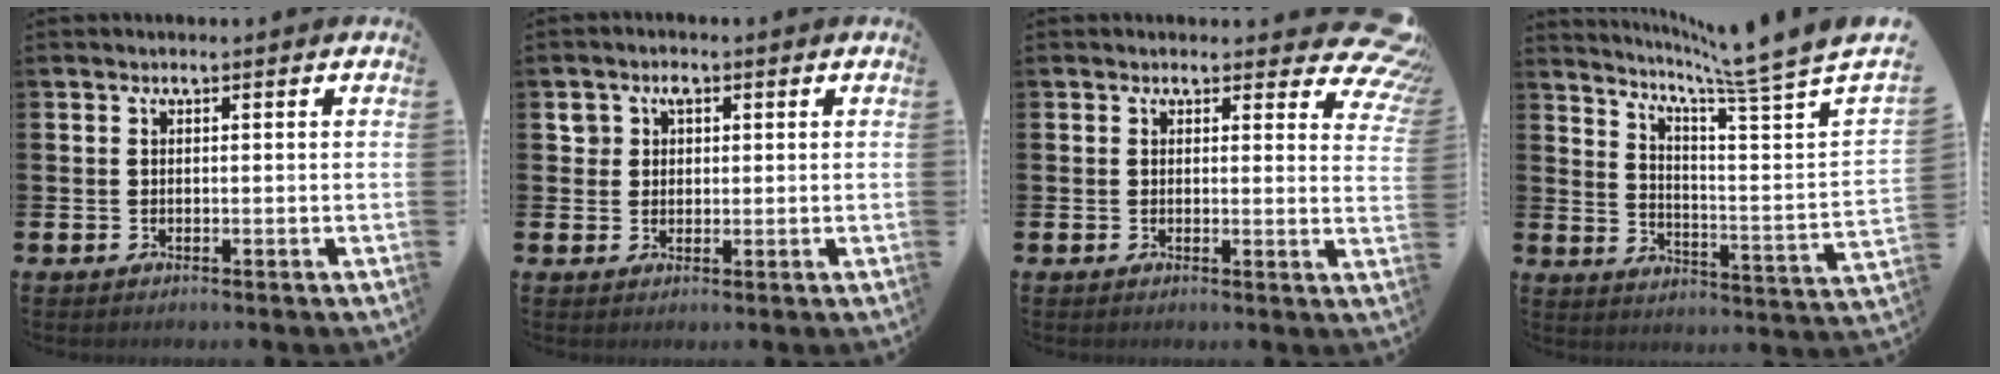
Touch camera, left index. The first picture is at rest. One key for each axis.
{"total": 2.8, "fx": 1.4, "fy": 2.3, "fz": 0.7, "tx": -0.007, "ty": 0.006, "tz": 0.020}
{"total": 3.9, "fx": 3.1, "fy": 1.7, "fz": 1.5, "tx": -0.008, "ty": -0.023, "tz": 0.048}
{"total": 6.8, "fx": 5.7, "fy": -1.4, "fz": 3.4, "tx": -0.075, "ty": -0.070, "tz": 0.083}